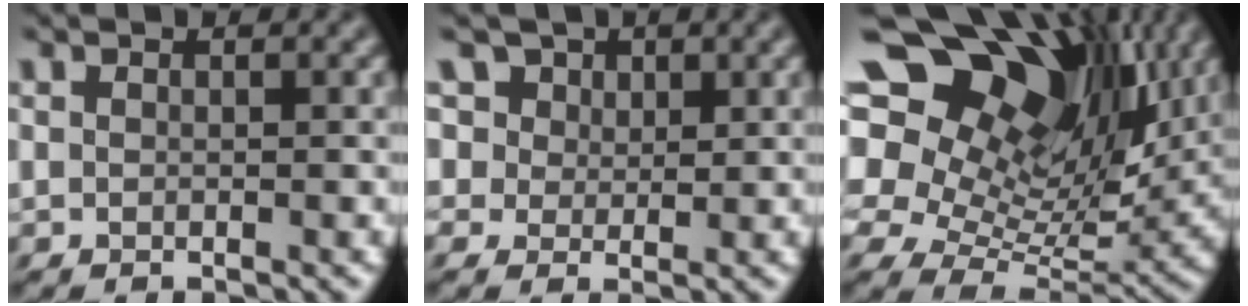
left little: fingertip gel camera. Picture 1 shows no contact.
{"total": 5.3, "force": [2.6, 4.1, 2.2], "torque": [-0.054, 0.008, 0.032]}
{"total": 15.9, "force": [6.4, 9.6, 10.9], "torque": [-0.205, 0.038, 0.103]}